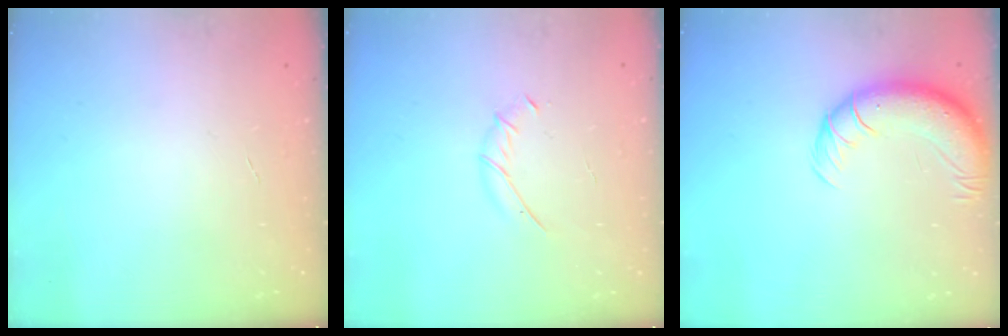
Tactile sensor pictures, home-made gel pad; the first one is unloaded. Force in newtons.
{"total": 4.3, "press": 4.2, "slide": 0.6}
{"total": 10.0, "press": 9.7, "slide": 2.5}